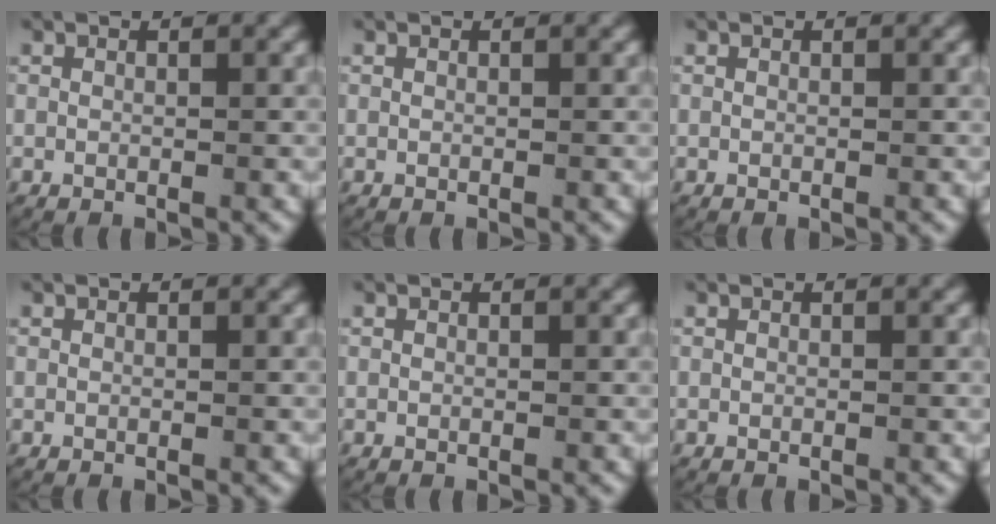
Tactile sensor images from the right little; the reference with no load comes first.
{"total": 0.0}
{"total": 0.0}
{"total": 0.0}
{"total": 0.0}
{"total": 0.0}